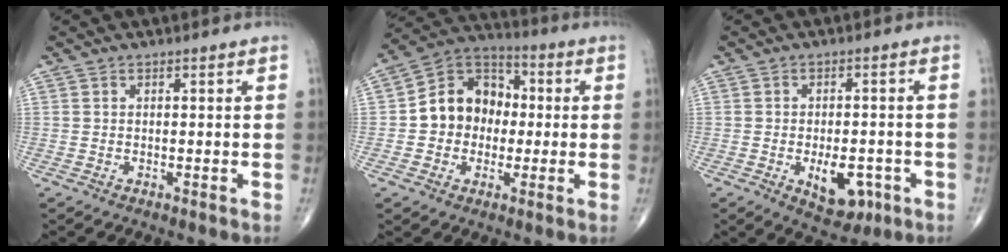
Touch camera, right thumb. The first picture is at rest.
{"total": 12.7, "force": [-0.2, 10.5, 7.2], "torque": [-0.079, 0.034, -0.014]}
{"total": 7.9, "force": [-2.8, 4.5, 5.9], "torque": [-0.066, 0.009, -0.028]}